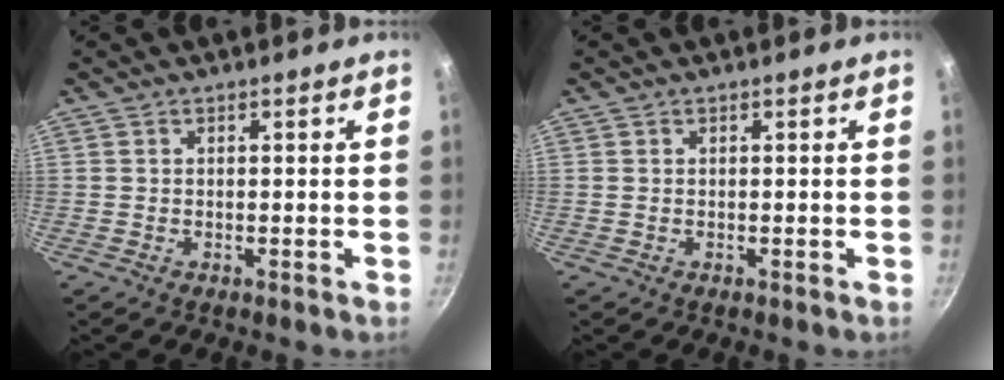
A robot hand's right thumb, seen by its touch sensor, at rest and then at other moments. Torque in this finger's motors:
{"motor_torque": [-0.27, 0.07, 0.28, 0.06, 0.04]}